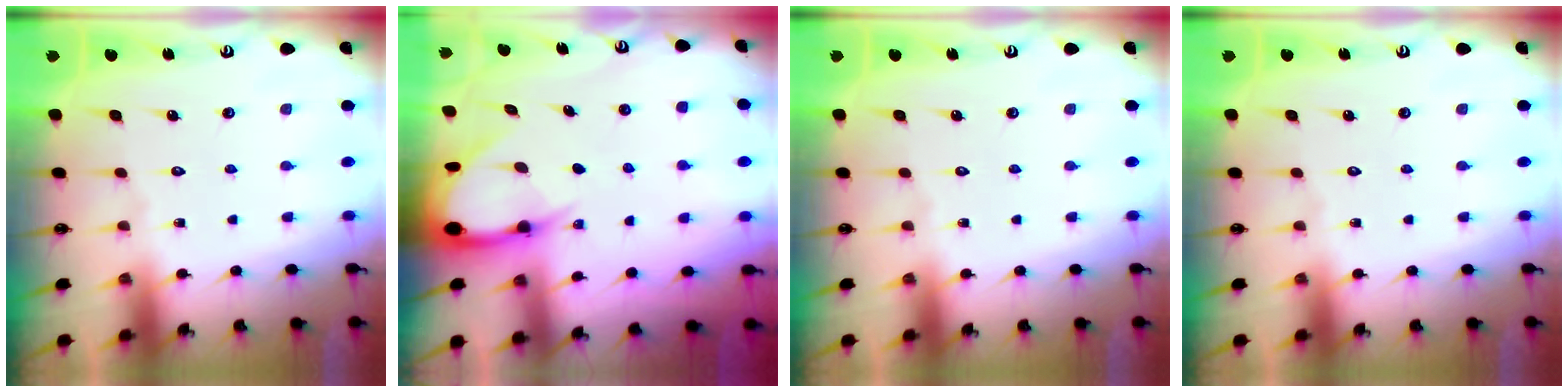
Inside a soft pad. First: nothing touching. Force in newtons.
{"total": 5.7, "press": 5.7, "slide": 0.7}
{"total": 0.0}
{"total": 0.0}